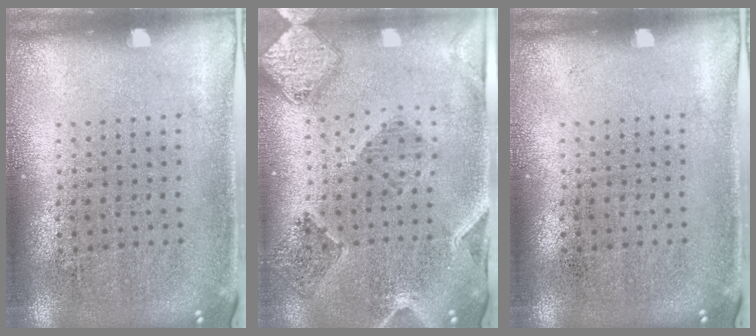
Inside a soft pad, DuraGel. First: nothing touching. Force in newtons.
{"total": 1.6, "press": 1.5, "slide": 0.3}
{"total": 0.0}